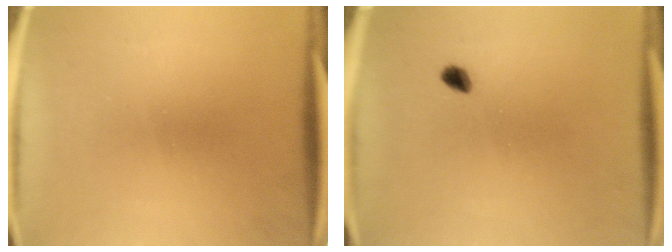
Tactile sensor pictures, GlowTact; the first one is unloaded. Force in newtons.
{"total": 1.7}